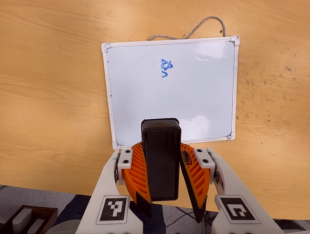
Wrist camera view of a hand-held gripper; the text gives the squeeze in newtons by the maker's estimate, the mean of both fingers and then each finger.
{"total": 9.8, "left": 9.9, "right": 9.7}